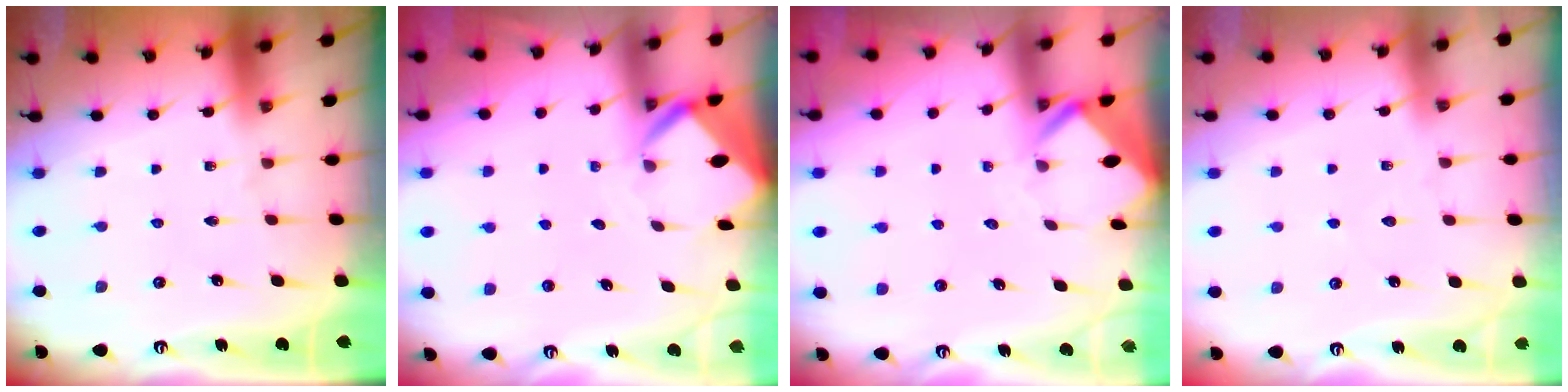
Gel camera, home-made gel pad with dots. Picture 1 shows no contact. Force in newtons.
{"total": 3.1, "press": 3.1, "slide": 0.2}
{"total": 2.8, "press": 2.8, "slide": 0.2}
{"total": 2.3, "press": 2.3, "slide": 0.3}